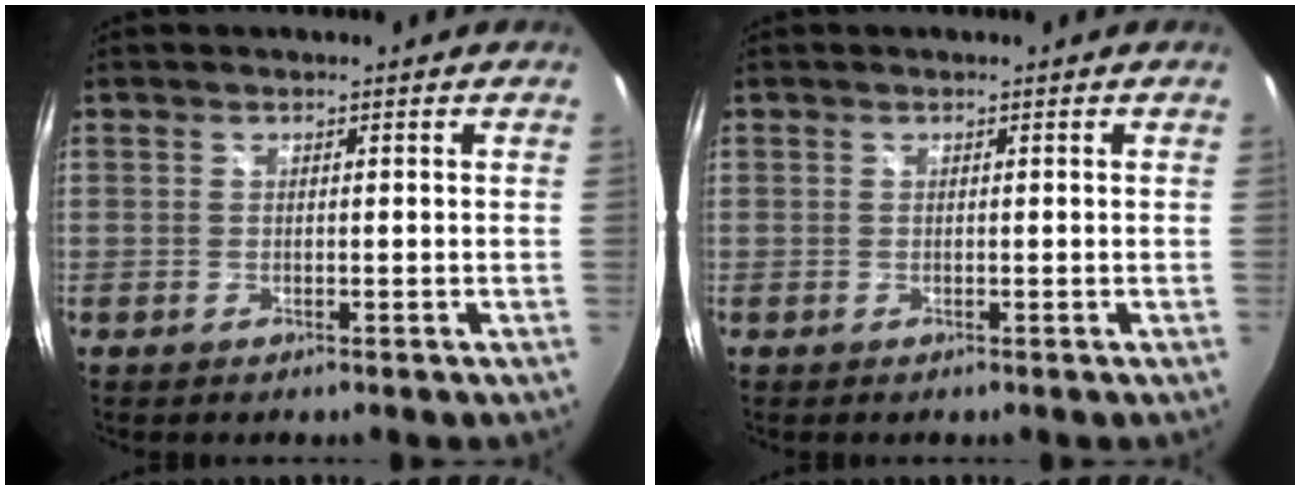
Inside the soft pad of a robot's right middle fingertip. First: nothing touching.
{"total": 0.0}